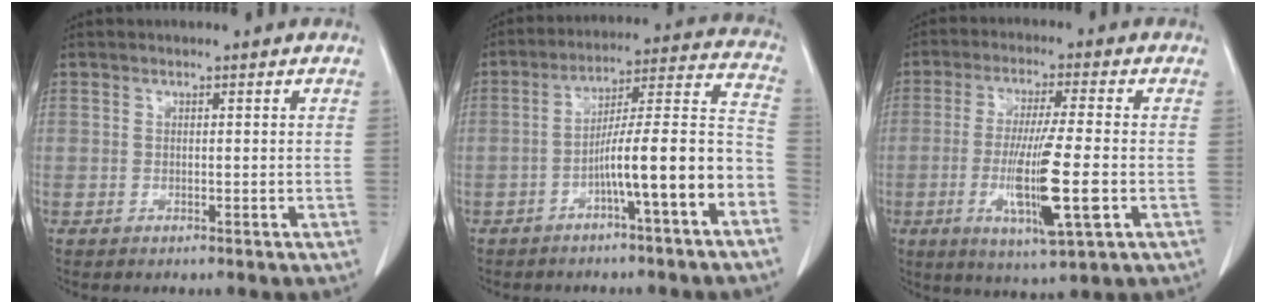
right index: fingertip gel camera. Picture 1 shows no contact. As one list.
[{"total": 13.7, "force": [-5.5, 0.1, 12.6], "torque": [-0.182, 0.035, -0.086]}, {"total": 11.8, "force": [-2.9, 0.3, 11.5], "torque": [-0.212, -0.023, -0.053]}]